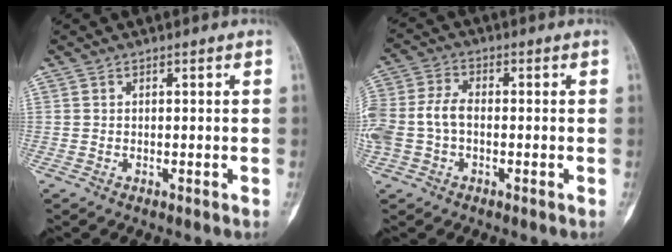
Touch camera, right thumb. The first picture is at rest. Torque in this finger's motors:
{"motor_torque": [1.12, 1.06, 0.73, -0.21, 0.12]}